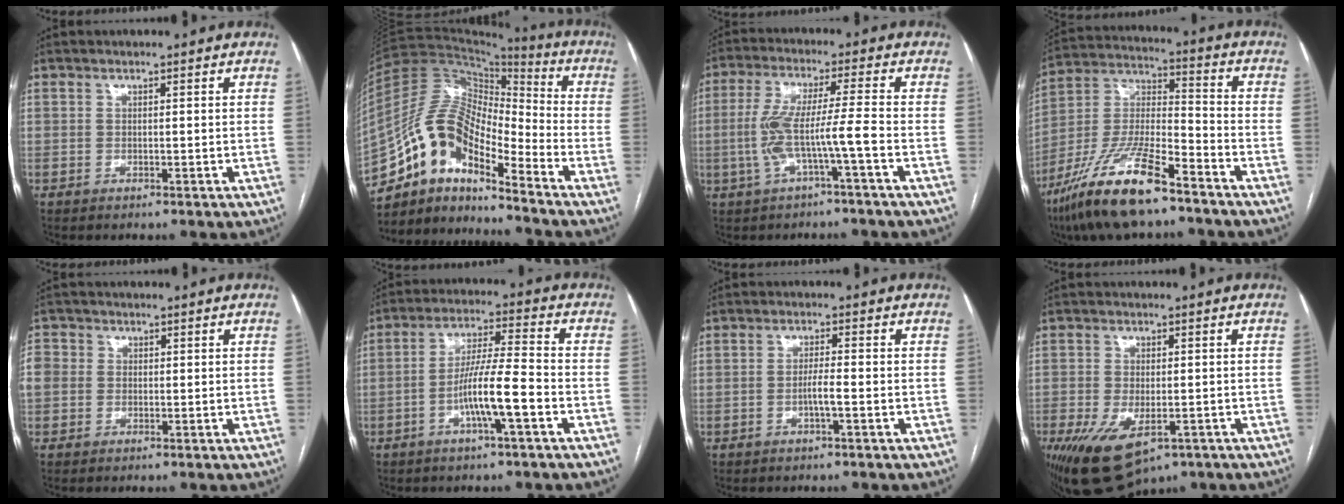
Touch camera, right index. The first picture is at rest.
{"total": 14.6, "force": [-10.3, 4.6, 9.2], "torque": [-0.174, 0.043, -0.187]}
{"total": 8.0, "force": [-2.4, -0.3, 7.6], "torque": [-0.161, 0.018, -0.042]}
{"total": 17.0, "force": [-11.6, 3.2, 12.0], "torque": [-0.254, -0.015, -0.213]}
{"total": 8.2, "force": [0.8, 7.5, 3.4], "torque": [-0.118, 0.035, 0.019]}
{"total": 9.1, "force": [-3.4, 0.3, 8.4], "torque": [-0.157, 0.008, -0.063]}
{"total": 2.5, "force": [-0.8, 0.0, 2.3], "torque": [-0.040, 0.001, -0.015]}
{"total": 11.7, "force": [-6.1, 5.8, 8.0], "torque": [-0.148, -0.018, -0.087]}